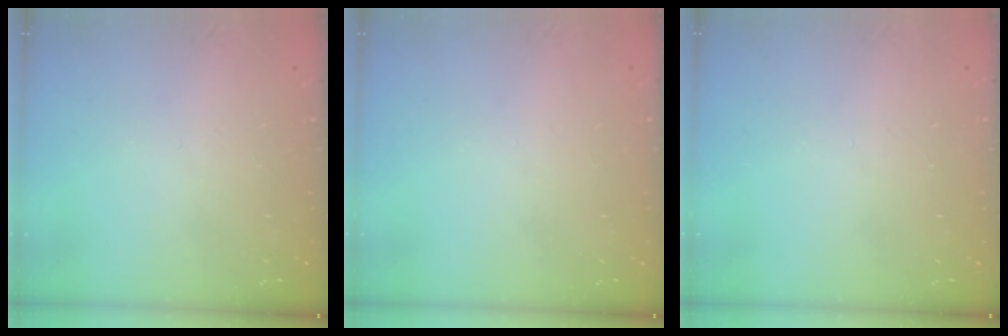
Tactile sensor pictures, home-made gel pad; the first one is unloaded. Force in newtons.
{"total": 0.0}
{"total": 0.0}